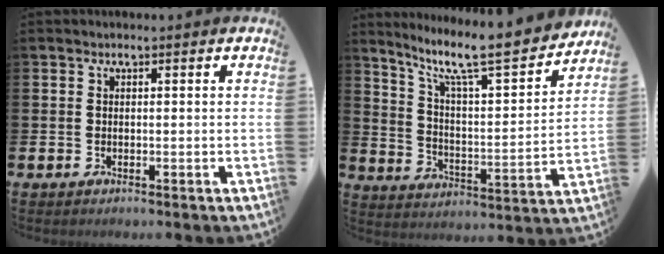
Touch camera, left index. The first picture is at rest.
{"total": 10.2, "force": [8.8, 1.4, 5.0], "torque": [-0.119, -0.065, 0.142]}